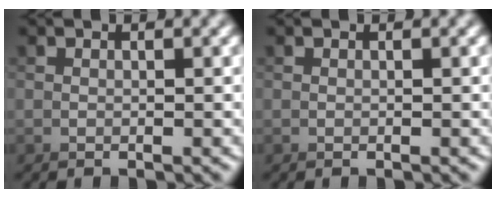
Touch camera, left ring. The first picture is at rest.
{"total": 0.0}